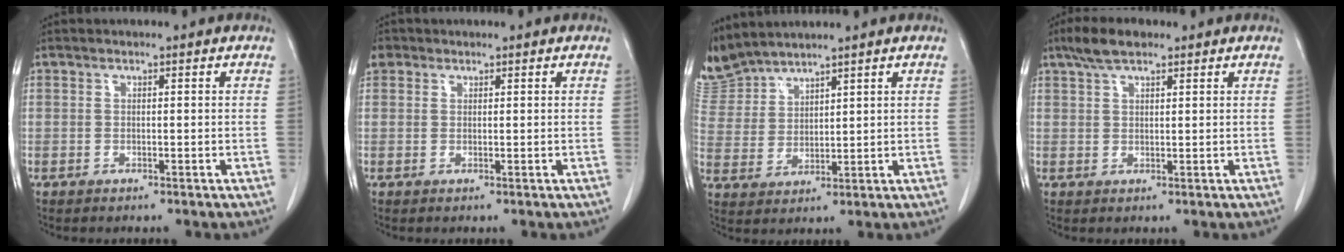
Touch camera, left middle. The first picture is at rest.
{"total": 2.2, "force": [1.2, 1.8, 0.4], "torque": [-0.005, 0.014, 0.021]}
{"total": 8.0, "force": [7.9, 0.9, 0.7], "torque": [-0.036, 0.010, 0.178]}
{"total": 4.5, "force": [3.3, 1.6, 2.7], "torque": [-0.060, 0.014, 0.061]}